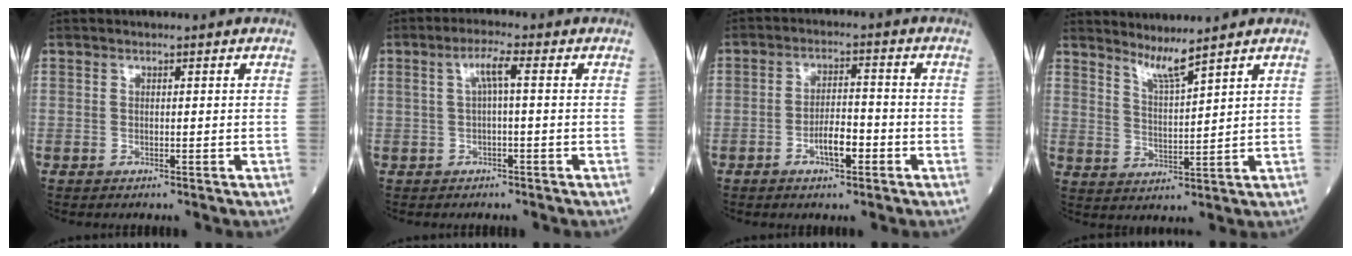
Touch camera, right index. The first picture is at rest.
{"total": 3.4, "force": [0.6, 0.3, 3.3], "torque": [-0.063, 0.013, 0.012]}
{"total": 4.8, "force": [-2.1, 1.5, 4.0], "torque": [-0.073, 0.006, -0.038]}
{"total": 4.0, "force": [3.6, -1.0, 1.5], "torque": [-0.035, -0.020, 0.074]}